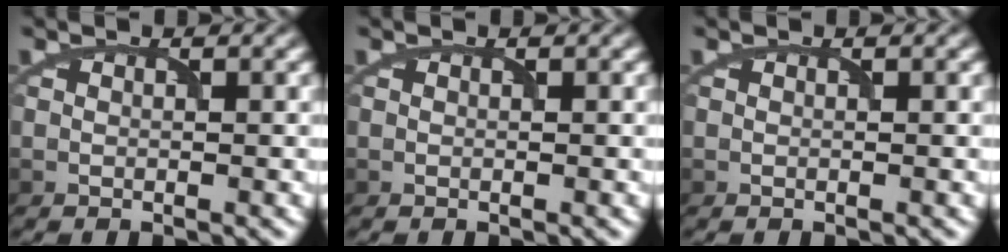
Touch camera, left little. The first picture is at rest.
{"total": 0.0}
{"total": 0.0}